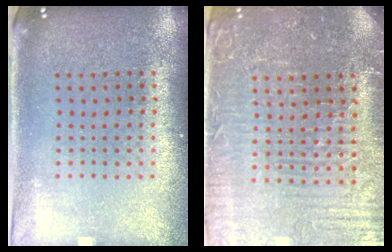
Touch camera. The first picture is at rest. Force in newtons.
{"total": 4.6, "press": 4.4, "slide": 1.3}